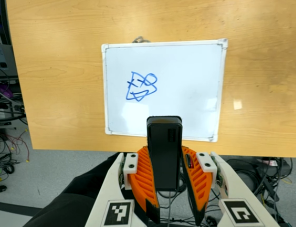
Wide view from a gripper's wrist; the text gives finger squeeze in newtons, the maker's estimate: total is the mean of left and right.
{"total": 6.7, "left": 5.0, "right": 8.4}